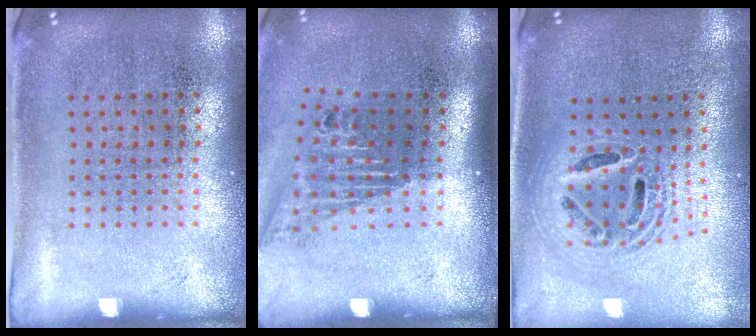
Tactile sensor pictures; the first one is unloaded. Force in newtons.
{"total": 1.6, "press": 1.2, "slide": 1.1}
{"total": 2.0, "press": 1.6, "slide": 1.2}